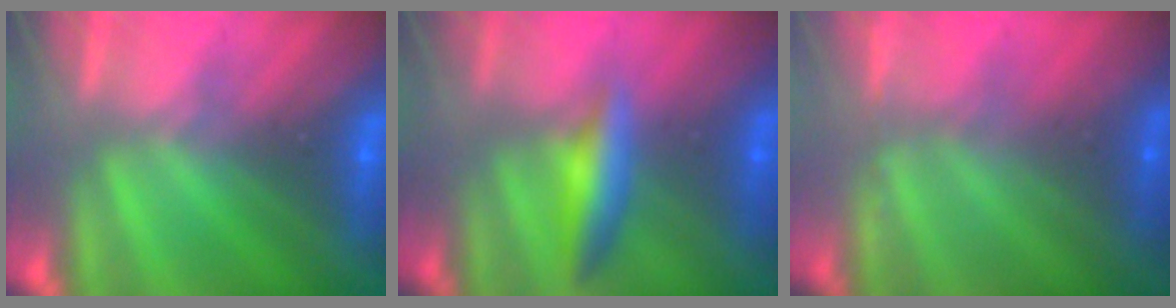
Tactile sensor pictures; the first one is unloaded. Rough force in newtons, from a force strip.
{"total": 2.4}
{"total": 2.3}